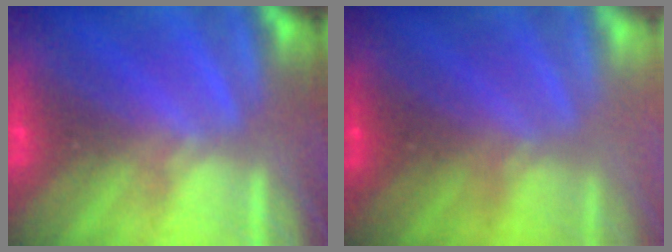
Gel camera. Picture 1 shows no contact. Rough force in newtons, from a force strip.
{"total": 2.3}